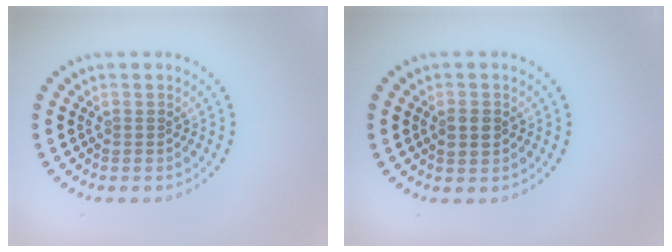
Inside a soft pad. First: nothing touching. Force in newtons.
{"total": 1.7, "press": 1.7, "slide": 0.1}